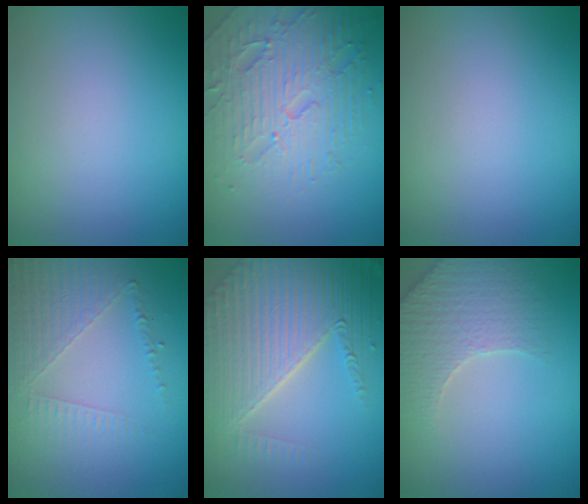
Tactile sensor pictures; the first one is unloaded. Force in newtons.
{"total": 5.1, "press": 4.9, "slide": 1.2}
{"total": 0.0}
{"total": 5.2, "press": 3.1, "slide": 4.2}
{"total": 8.6, "press": 5.7, "slide": 6.4}
{"total": 4.4, "press": 4.2, "slide": 1.1}